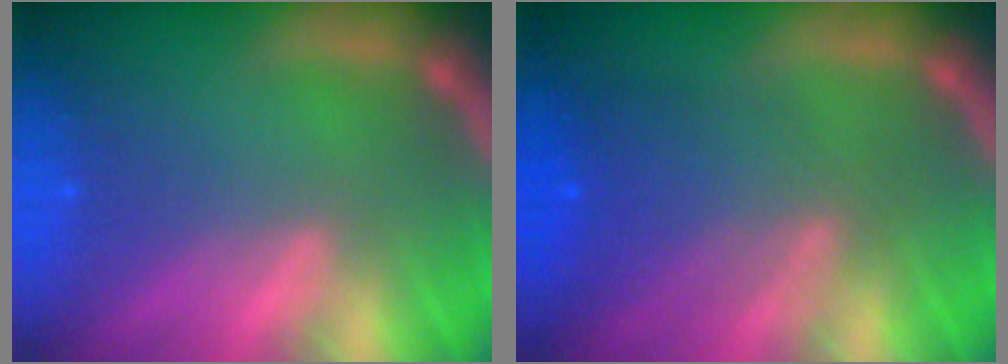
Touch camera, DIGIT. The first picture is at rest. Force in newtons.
{"total": 5.6}